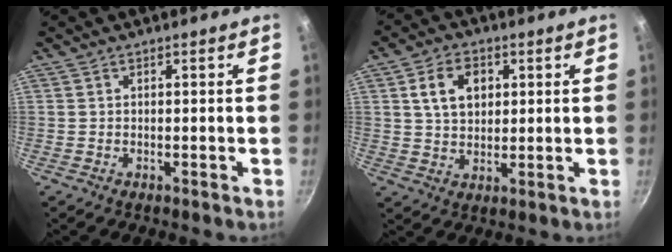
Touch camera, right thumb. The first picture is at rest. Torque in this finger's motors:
{"motor_torque": [-0.57, 0.77, 0.23, -0.18, 0.13]}